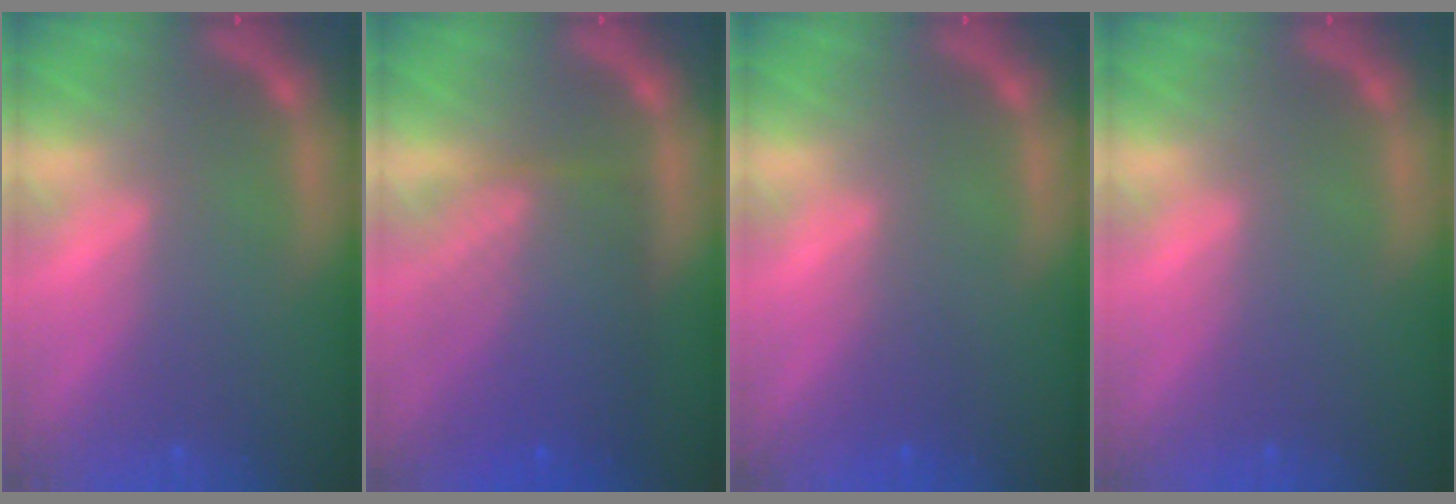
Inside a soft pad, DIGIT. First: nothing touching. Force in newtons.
{"total": 9.0}
{"total": 1.4}
{"total": 0.0}